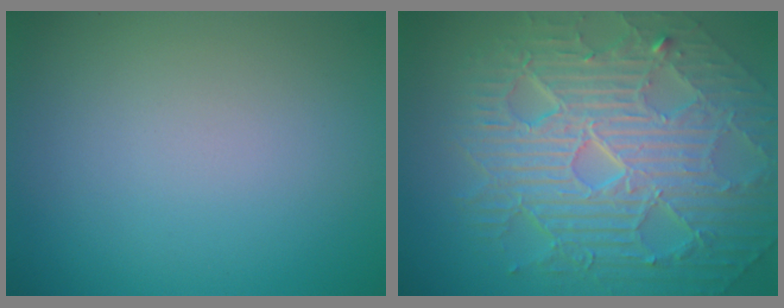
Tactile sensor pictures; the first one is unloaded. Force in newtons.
{"total": 10.7, "press": 7.0, "slide": 8.1}